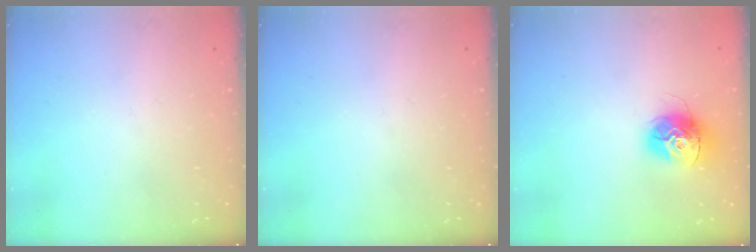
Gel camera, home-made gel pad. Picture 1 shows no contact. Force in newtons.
{"total": 0.0}
{"total": 12.9, "press": 12.8, "slide": 1.3}